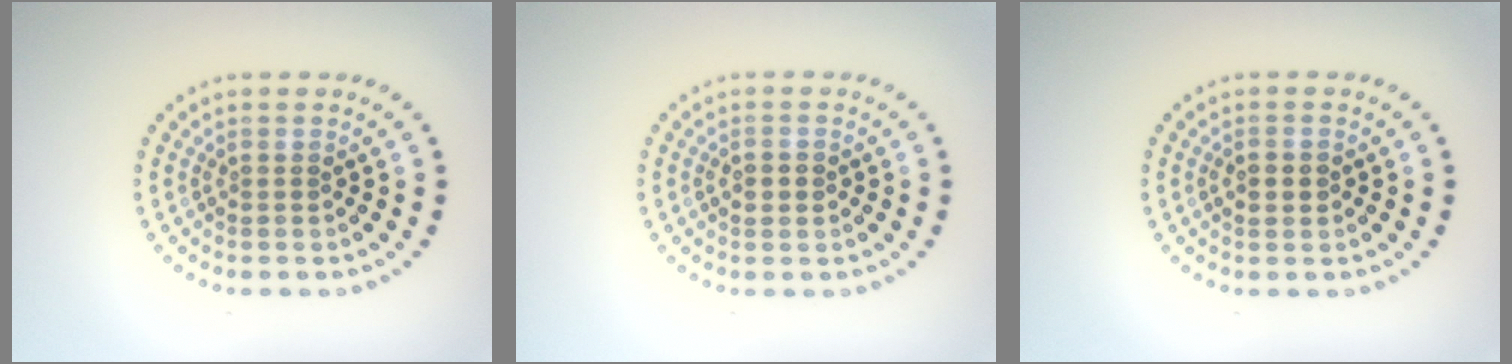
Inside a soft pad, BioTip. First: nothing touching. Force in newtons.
{"total": 1.8, "press": 1.8, "slide": 0.1}
{"total": 2.1, "press": 2.1, "slide": 0.2}